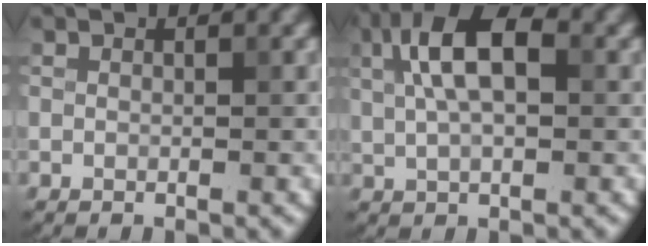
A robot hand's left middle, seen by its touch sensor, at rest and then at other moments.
{"total": 6.8, "force": [1.9, 3.2, 5.7], "torque": [-0.104, 0.018, 0.024]}